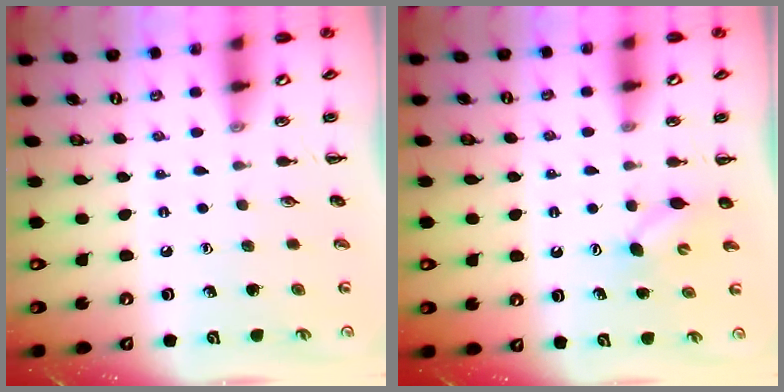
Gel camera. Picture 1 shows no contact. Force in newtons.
{"total": 3.4, "press": 3.3, "slide": 0.9}